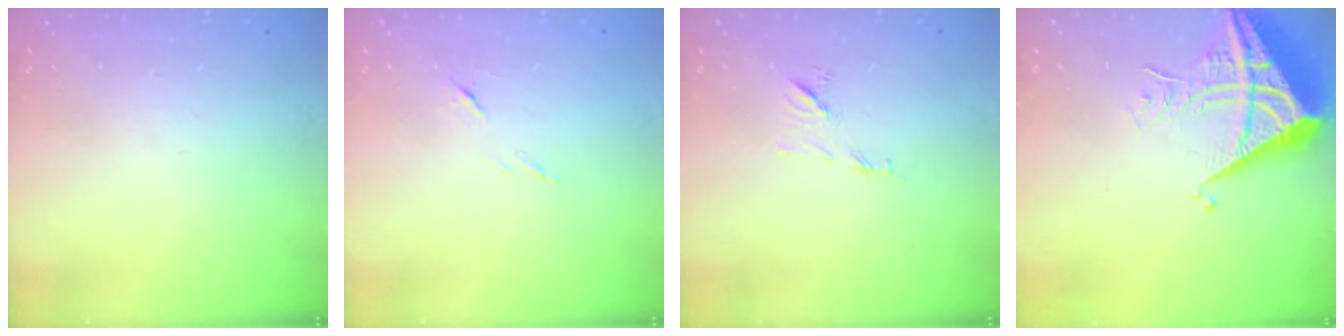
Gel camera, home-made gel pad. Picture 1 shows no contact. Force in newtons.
{"total": 6.1, "press": 6.0, "slide": 0.7}
{"total": 7.5, "press": 7.5, "slide": 0.8}
{"total": 7.0, "press": 7.0, "slide": 0.8}